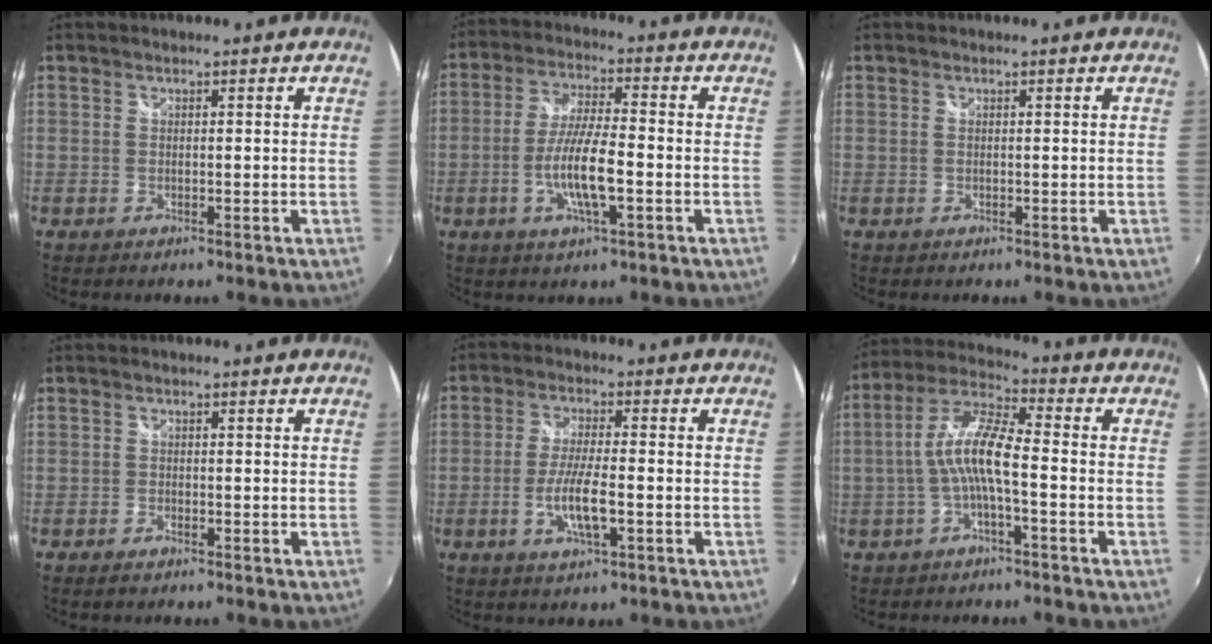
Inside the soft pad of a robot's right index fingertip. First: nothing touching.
{"total": 9.4, "force": [-2.9, 1.6, 8.9], "torque": [-0.176, -0.004, -0.054]}
{"total": 0.0}
{"total": 1.1, "force": [-0.9, 0.5, 0.3], "torque": [-0.010, -0.003, -0.020]}
{"total": 7.2, "force": [-2.3, 1.3, 6.7], "torque": [-0.136, -0.007, -0.043]}
{"total": 8.9, "force": [-1.9, 1.7, 8.5], "torque": [-0.189, 0.015, -0.035]}